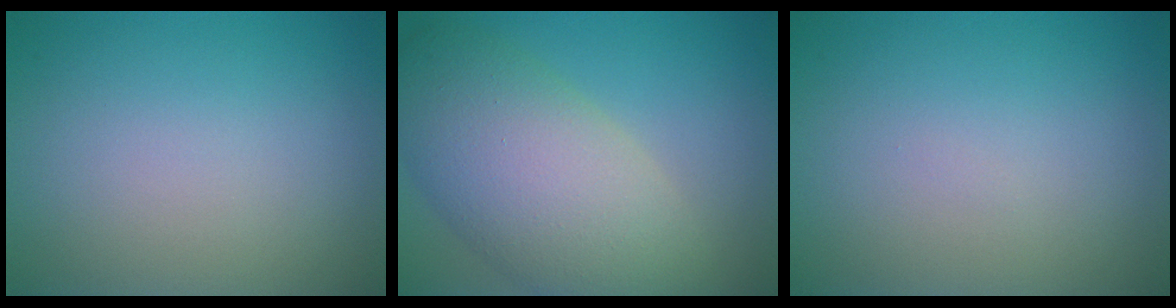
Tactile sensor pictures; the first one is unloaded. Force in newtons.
{"total": 9.7, "press": 9.7, "slide": 0.6}
{"total": 0.0}